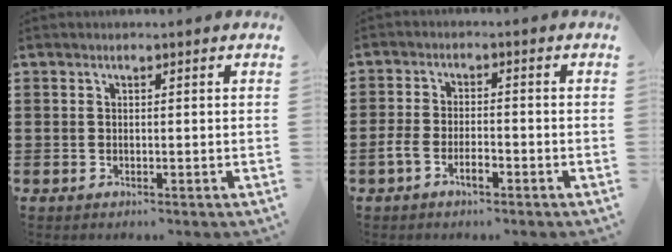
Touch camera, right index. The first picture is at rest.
{"total": 3.7, "force": [-1.8, 1.8, 2.7], "torque": [-0.055, 0.006, -0.037]}